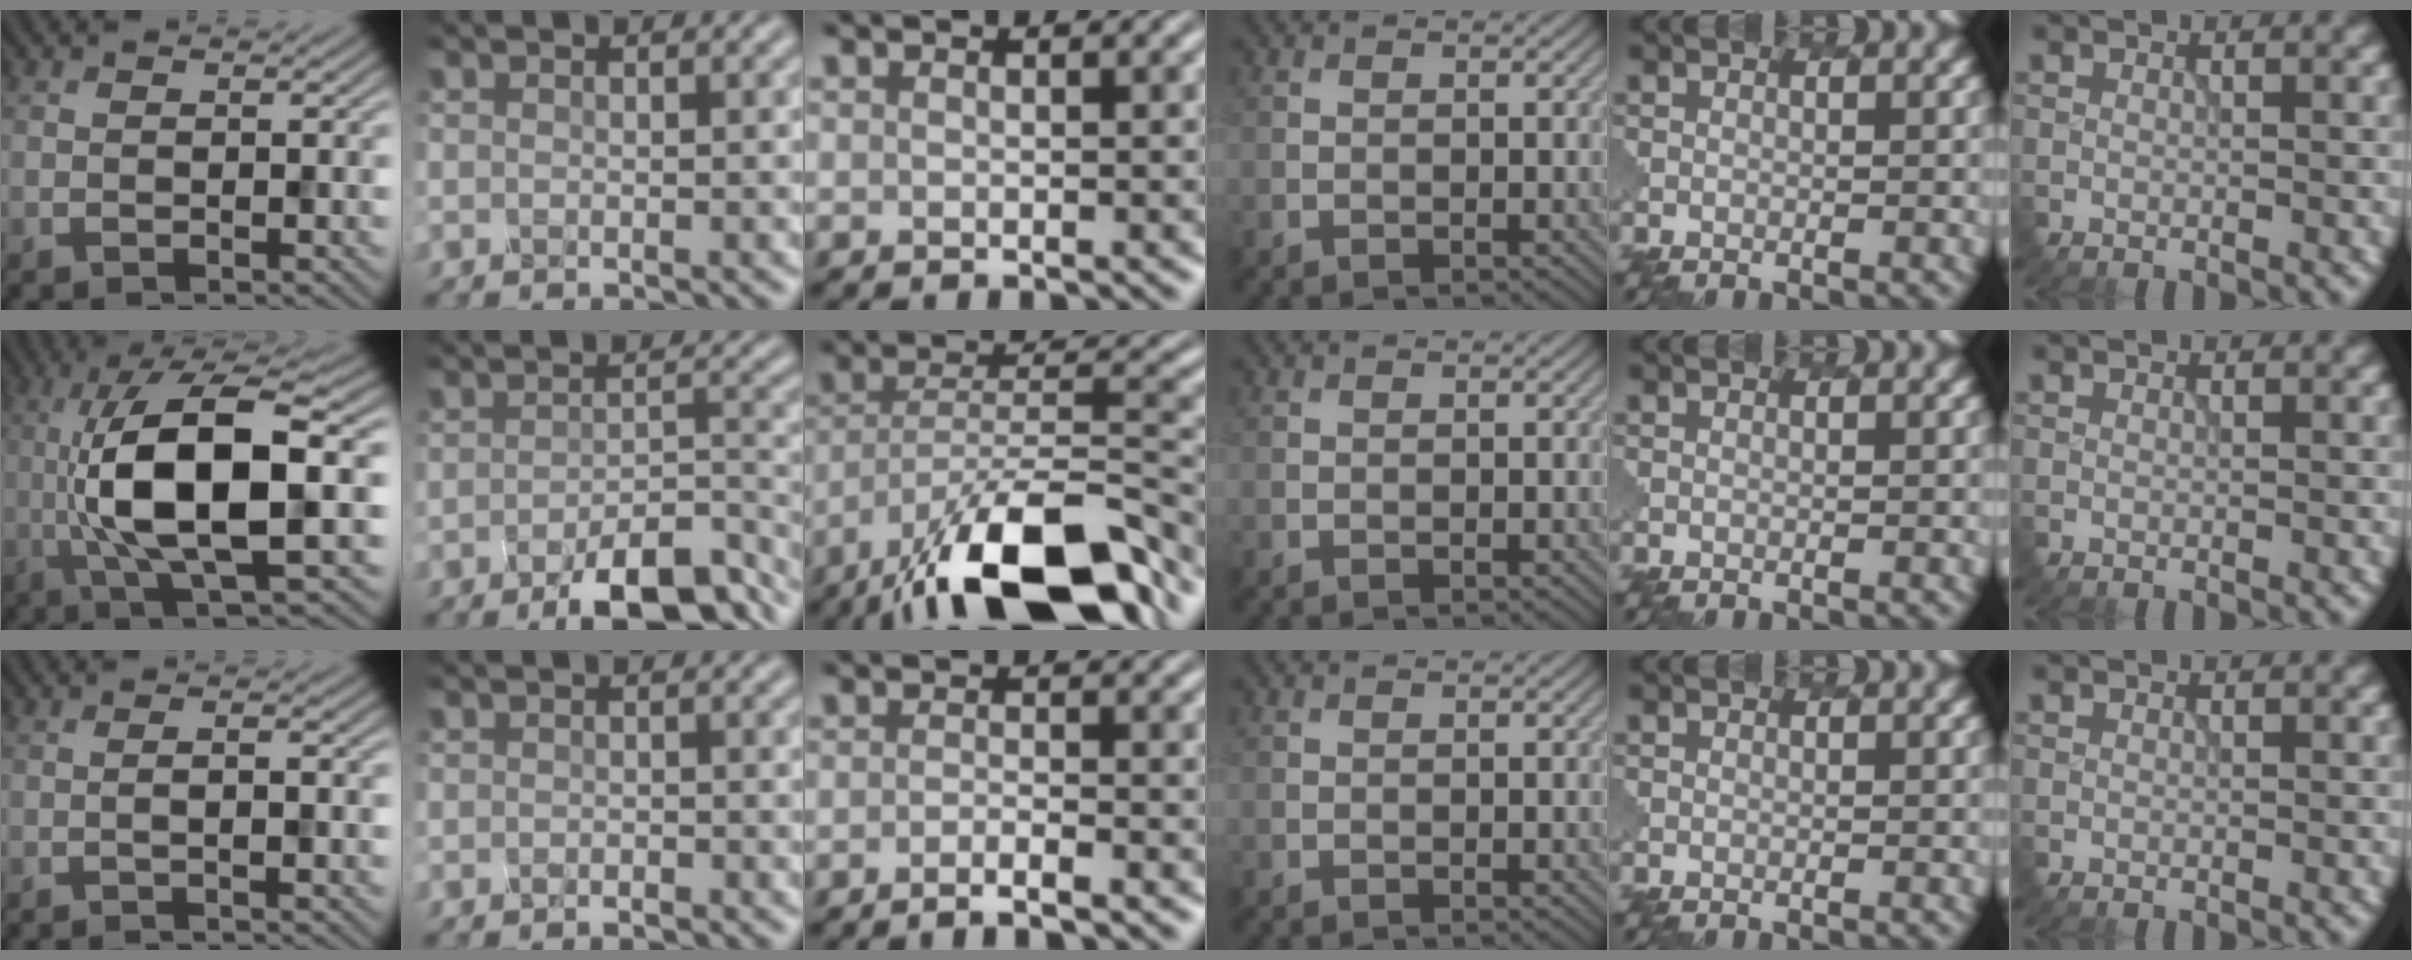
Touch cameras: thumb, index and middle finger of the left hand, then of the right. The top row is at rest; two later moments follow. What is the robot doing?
{"motion": "dispense", "object": "glue stick"}